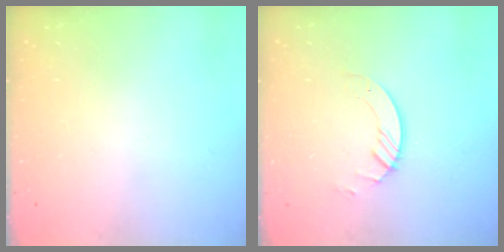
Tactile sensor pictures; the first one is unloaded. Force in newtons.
{"total": 3.2, "press": 3.2, "slide": 0.3}